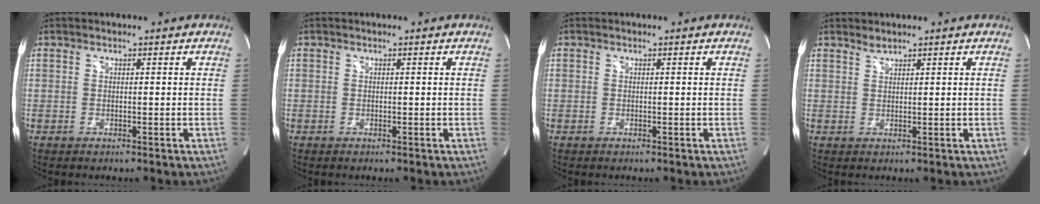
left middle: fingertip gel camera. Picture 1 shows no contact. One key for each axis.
{"total": 0.0}
{"total": 0.0}
{"total": 1.1, "fx": 1.1, "fy": 0.0, "fz": 0.2, "tx": -0.005, "ty": 0.000, "tz": 0.024}